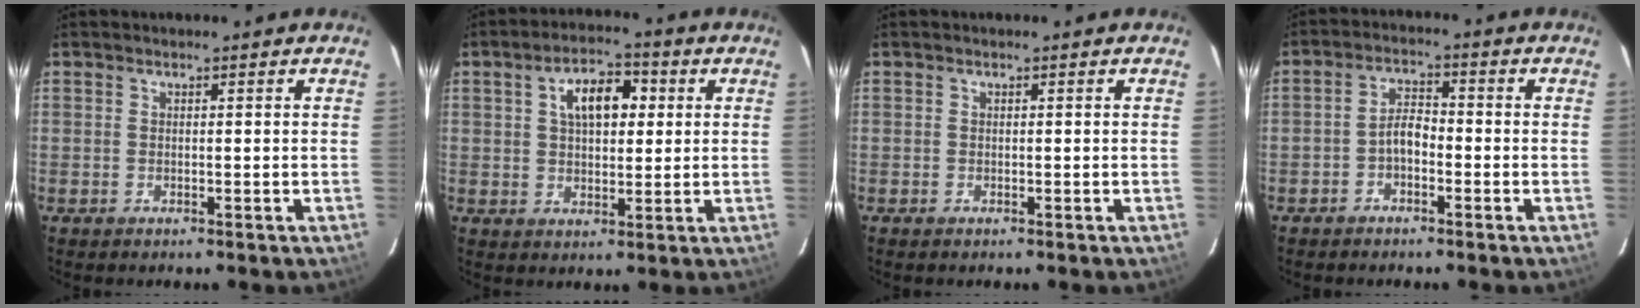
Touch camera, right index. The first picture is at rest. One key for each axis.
{"total": 8.2, "fx": 2.3, "fy": 4.5, "fz": 6.4, "tx": -0.106, "ty": 0.026, "tz": 0.040}
{"total": 0.0}
{"total": 3.5, "fx": -1.9, "fy": 1.8, "fz": 2.4, "tx": -0.047, "ty": 0.012, "tz": -0.035}